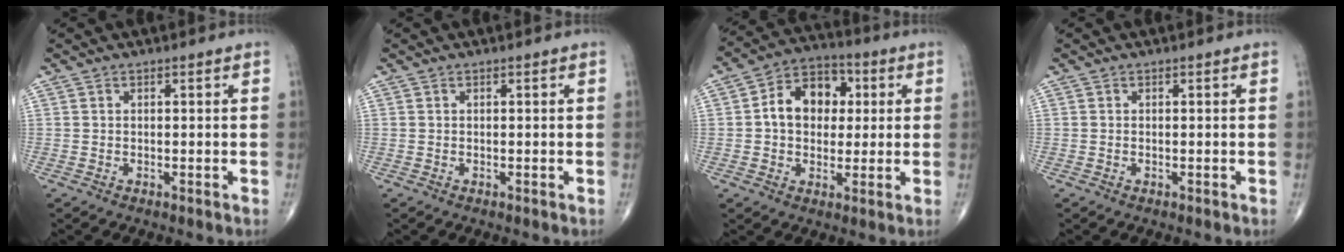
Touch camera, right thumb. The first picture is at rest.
{"total": 0.0}
{"total": 10.3, "force": [1.4, 7.8, 6.6], "torque": [-0.072, 0.019, 0.014]}
{"total": 0.0}